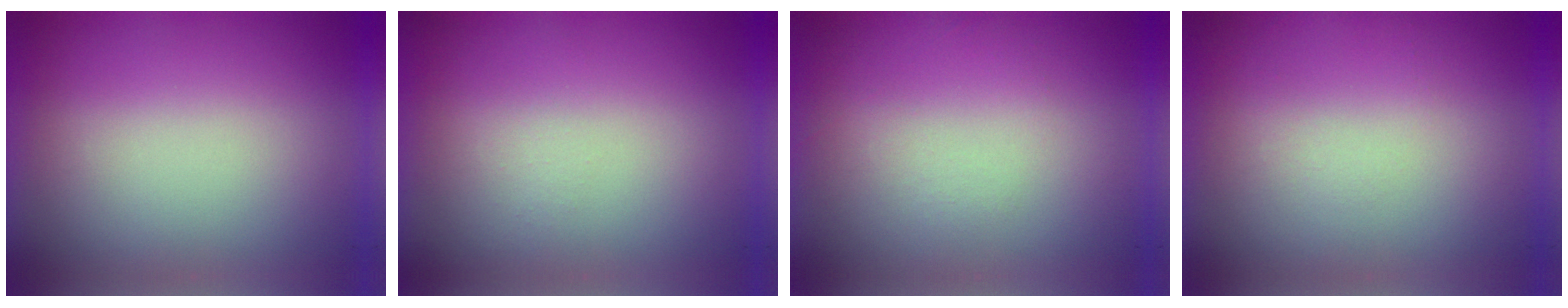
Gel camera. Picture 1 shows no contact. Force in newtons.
{"total": 1.2}
{"total": 1.2}
{"total": 1.0}